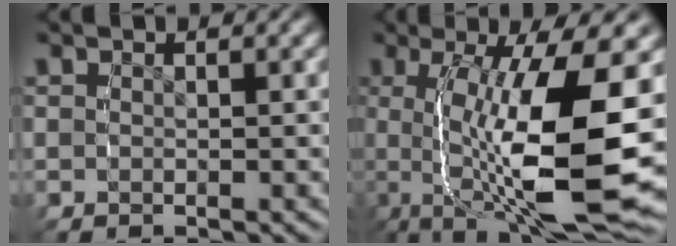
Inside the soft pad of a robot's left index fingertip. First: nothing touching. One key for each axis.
{"total": 12.0, "fx": -0.5, "fy": 3.6, "fz": 11.5, "tx": -0.182, "ty": -0.009, "tz": 0.009}